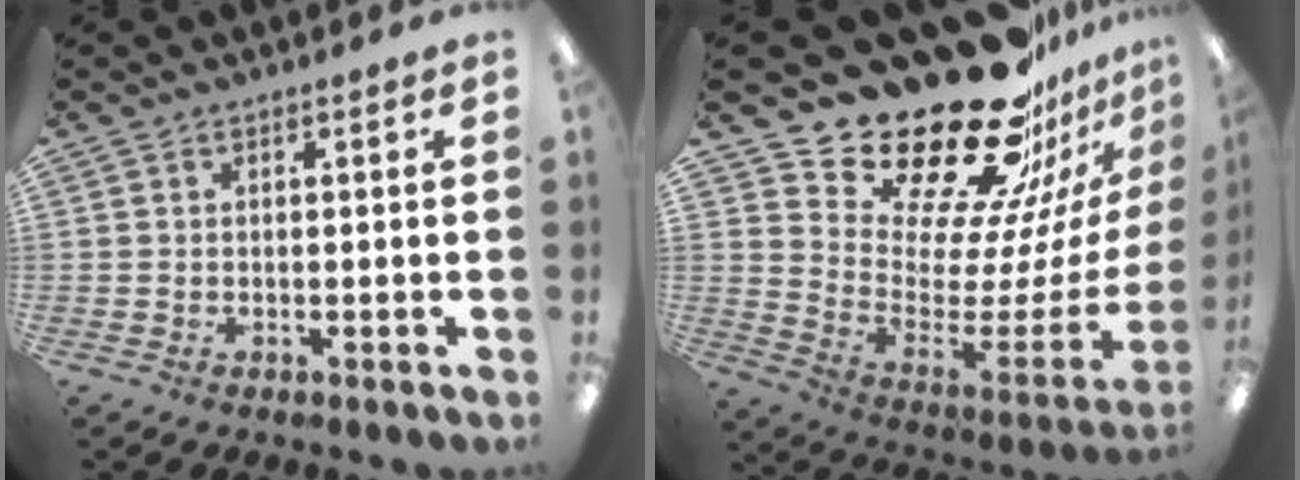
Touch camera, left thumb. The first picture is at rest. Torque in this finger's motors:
{"motor_torque": [1.49, 1.39, 1.56, -1.21, 0.18]}